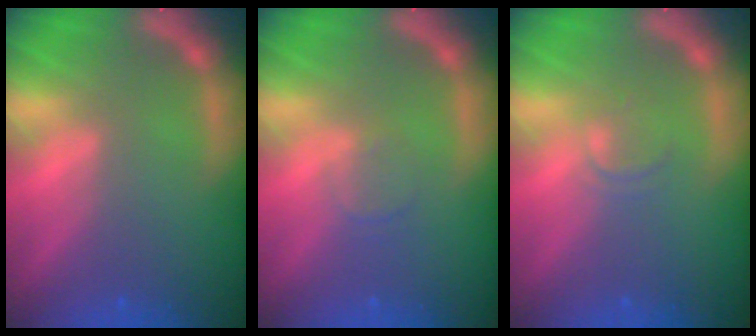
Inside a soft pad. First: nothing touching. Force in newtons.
{"total": 1.4}
{"total": 1.4}